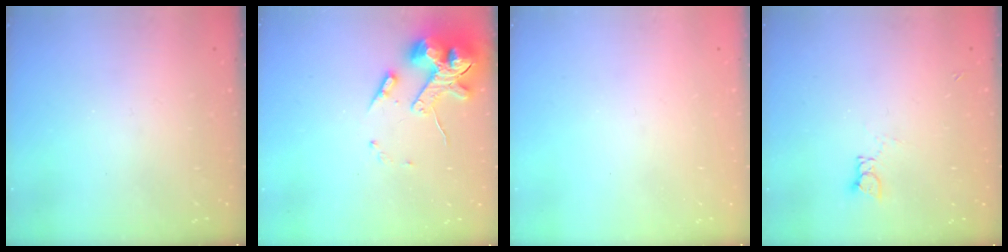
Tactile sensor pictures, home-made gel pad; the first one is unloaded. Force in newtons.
{"total": 14.6, "press": 14.4, "slide": 2.3}
{"total": 0.0}
{"total": 3.1, "press": 3.1, "slide": 0.3}